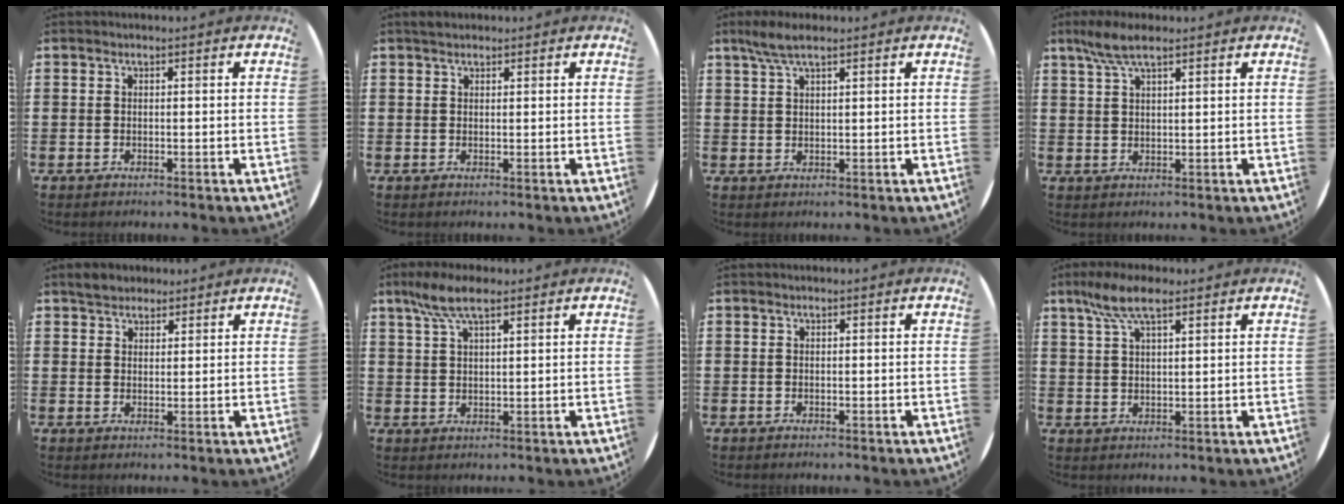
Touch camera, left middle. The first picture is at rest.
{"total": 1.0, "force": [0.9, 0.4, 0.2], "torque": [0.003, 0.000, 0.015]}
{"total": 3.6, "force": [2.5, 0.7, 2.4], "torque": [-0.052, 0.006, 0.045]}
{"total": 4.7, "force": [3.4, 1.1, 3.1], "torque": [-0.067, 0.002, 0.061]}
{"total": 2.5, "force": [2.3, 1.0, 0.0], "torque": [0.002, 0.002, 0.045]}
{"total": 6.0, "force": [4.1, 1.7, 4.1], "torque": [-0.090, 0.004, 0.074]}
{"total": 0.0}
{"total": 6.7, "force": [4.3, 2.1, 4.7], "torque": [-0.102, 0.005, 0.078]}